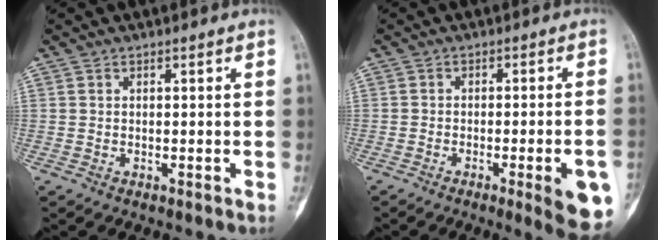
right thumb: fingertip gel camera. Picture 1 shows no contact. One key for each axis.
{"total": 10.1, "fx": -4.1, "fy": 1.8, "fz": 9.1, "tx": -0.106, "ty": 0.006, "tz": -0.046}